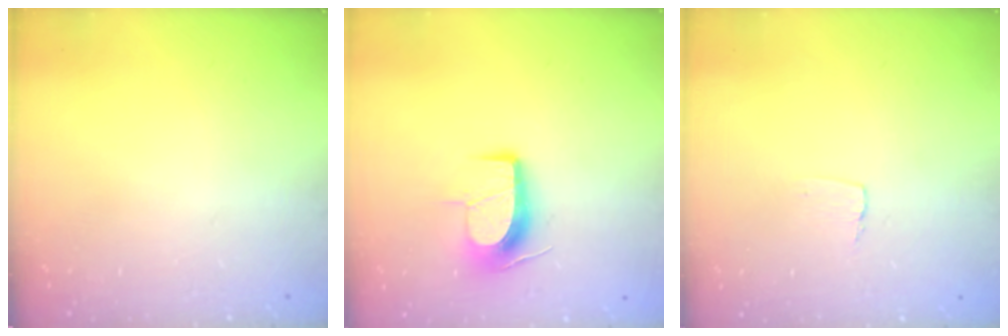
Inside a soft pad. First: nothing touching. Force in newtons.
{"total": 9.9, "press": 9.9, "slide": 0.6}
{"total": 3.1, "press": 3.1, "slide": 0.3}